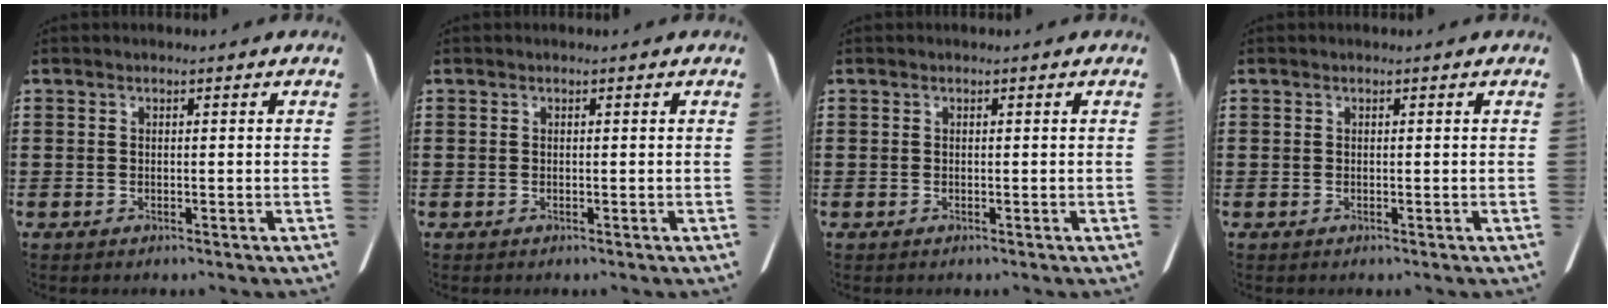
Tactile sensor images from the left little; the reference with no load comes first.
{"total": 0.0}
{"total": 0.0}
{"total": 0.0}